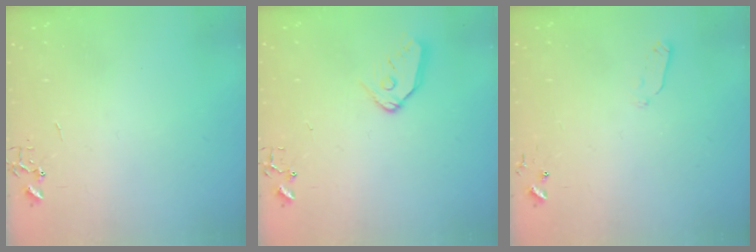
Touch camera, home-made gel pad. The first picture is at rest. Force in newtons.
{"total": 10.0, "press": 9.9, "slide": 1.1}
{"total": 4.0, "press": 3.9, "slide": 0.9}